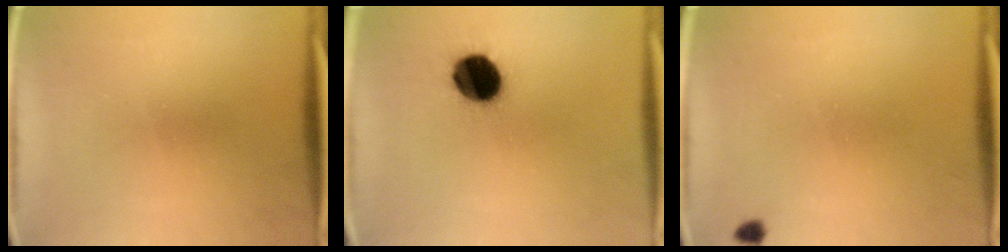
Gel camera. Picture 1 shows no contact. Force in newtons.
{"total": 12.2}
{"total": 1.0}